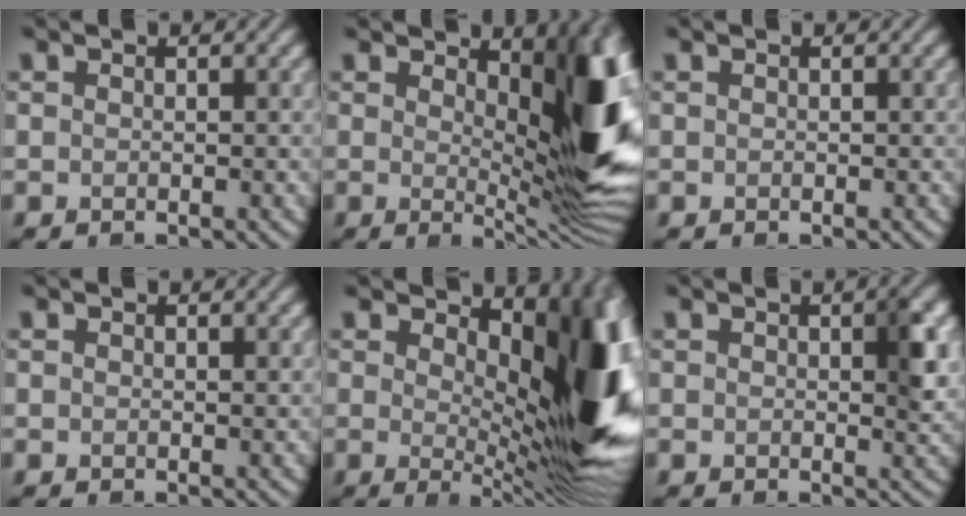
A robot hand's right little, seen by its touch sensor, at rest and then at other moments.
{"total": 11.5, "force": [2.3, 4.1, 10.5], "torque": [-0.105, -0.005, 0.034]}
{"total": 0.0}
{"total": 0.8, "force": [0.5, 0.1, 0.6], "torque": [-0.006, -0.001, 0.008]}
{"total": 13.6, "force": [2.3, 5.8, 12.0], "torque": [-0.117, -0.008, 0.042]}
{"total": 3.2, "force": [0.8, 0.8, 3.0], "torque": [-0.039, -0.003, 0.012]}